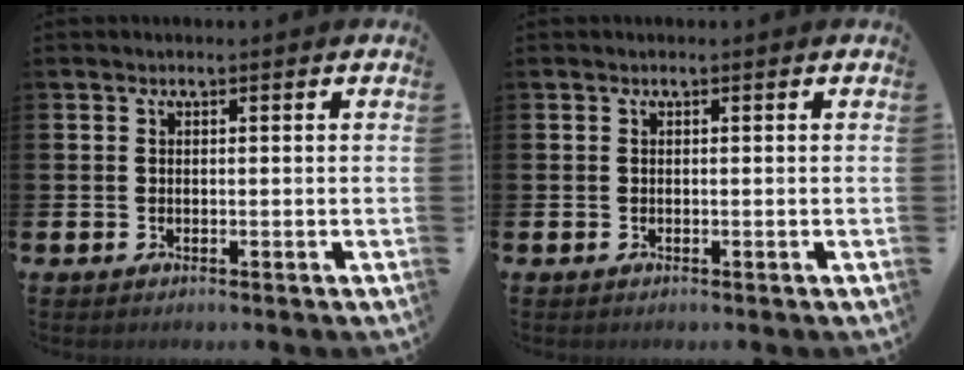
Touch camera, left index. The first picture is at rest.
{"total": 0.0}